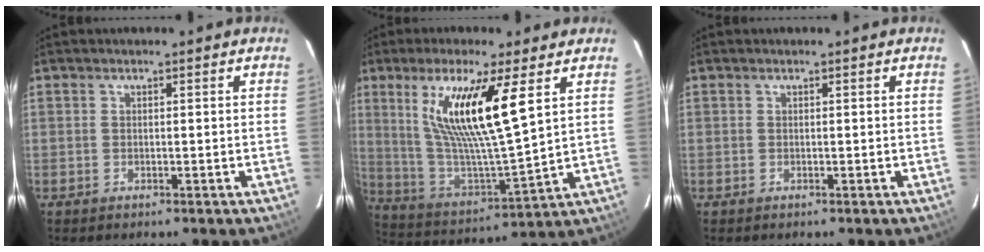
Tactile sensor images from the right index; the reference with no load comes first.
{"total": 17.3, "force": [7.1, 1.9, 15.6], "torque": [-0.285, -0.009, 0.145]}
{"total": 0.0}